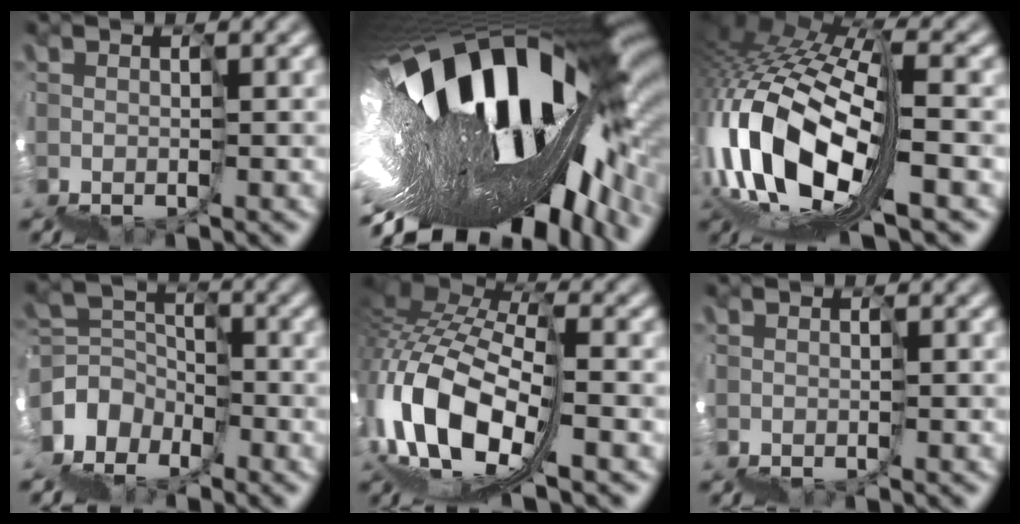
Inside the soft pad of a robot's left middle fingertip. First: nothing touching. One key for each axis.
{"total": 18.7, "fx": 2.0, "fy": 6.2, "fz": 17.6, "tx": -0.297, "ty": -0.005, "tz": 0.021}
{"total": 12.5, "fx": -0.6, "fy": 5.4, "fz": 11.3, "tx": -0.236, "ty": 0.019, "tz": -0.005}
{"total": 3.5, "fx": -0.8, "fy": 2.9, "fz": 1.7, "tx": -0.018, "ty": 0.019, "tz": -0.029}
{"total": 11.3, "fx": -0.6, "fy": 5.3, "fz": 9.9, "tx": -0.201, "ty": 0.025, "tz": -0.009}
{"total": 0.0}